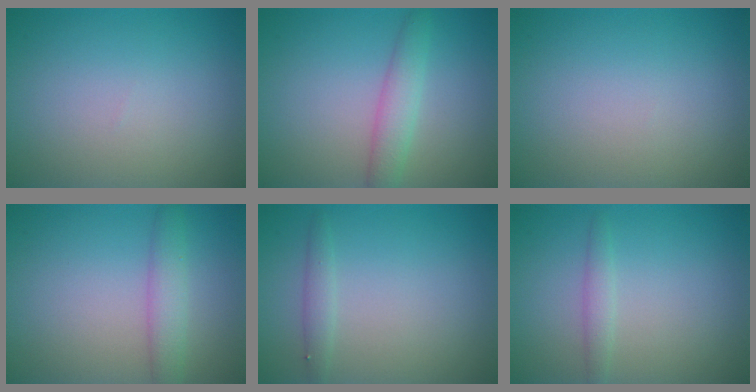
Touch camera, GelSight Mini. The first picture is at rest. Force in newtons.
{"total": 2.6, "press": 2.6, "slide": 0.1}
{"total": 0.0}
{"total": 2.7, "press": 2.7, "slide": 0.2}
{"total": 0.7, "press": 0.7, "slide": 0.1}
{"total": 1.3, "press": 1.3, "slide": 0.1}